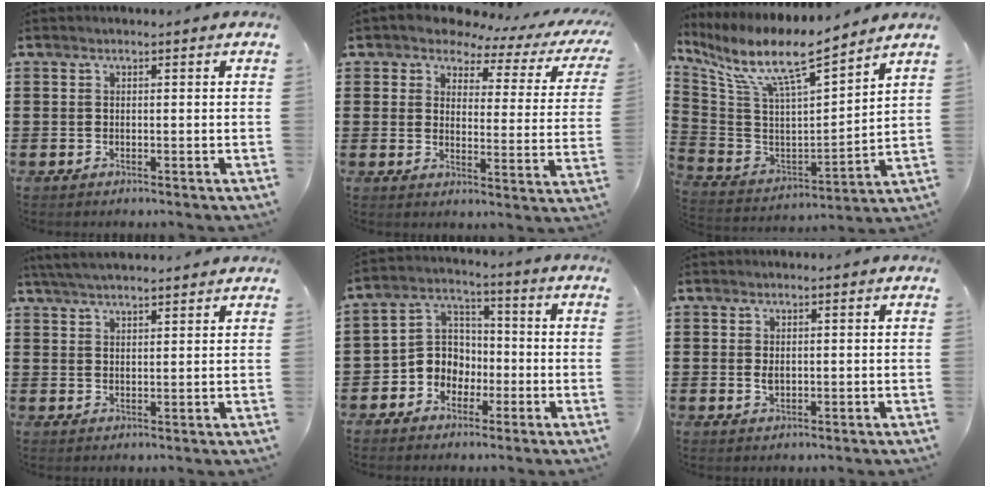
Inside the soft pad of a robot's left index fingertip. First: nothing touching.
{"total": 3.9, "force": [3.2, 1.8, 1.4], "torque": [-0.043, -0.017, 0.047]}
{"total": 10.8, "force": [8.1, 1.8, 6.9], "torque": [-0.167, -0.054, 0.135]}
{"total": 3.8, "force": [3.6, 0.2, 1.2], "torque": [-0.034, -0.004, 0.067]}
{"total": 5.8, "force": [-2.0, 5.3, 1.3], "torque": [-0.058, 0.003, -0.046]}
{"total": 1.3, "force": [0.2, 0.8, 1.0], "torque": [-0.023, 0.004, 0.004]}